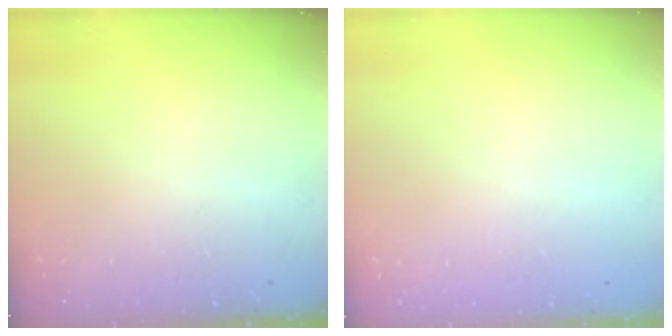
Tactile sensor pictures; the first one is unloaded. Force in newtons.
{"total": 0.0}